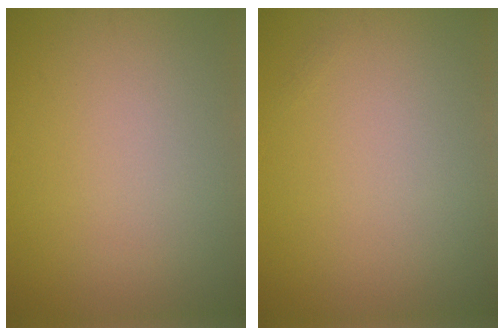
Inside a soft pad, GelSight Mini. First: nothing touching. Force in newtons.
{"total": 0.0}